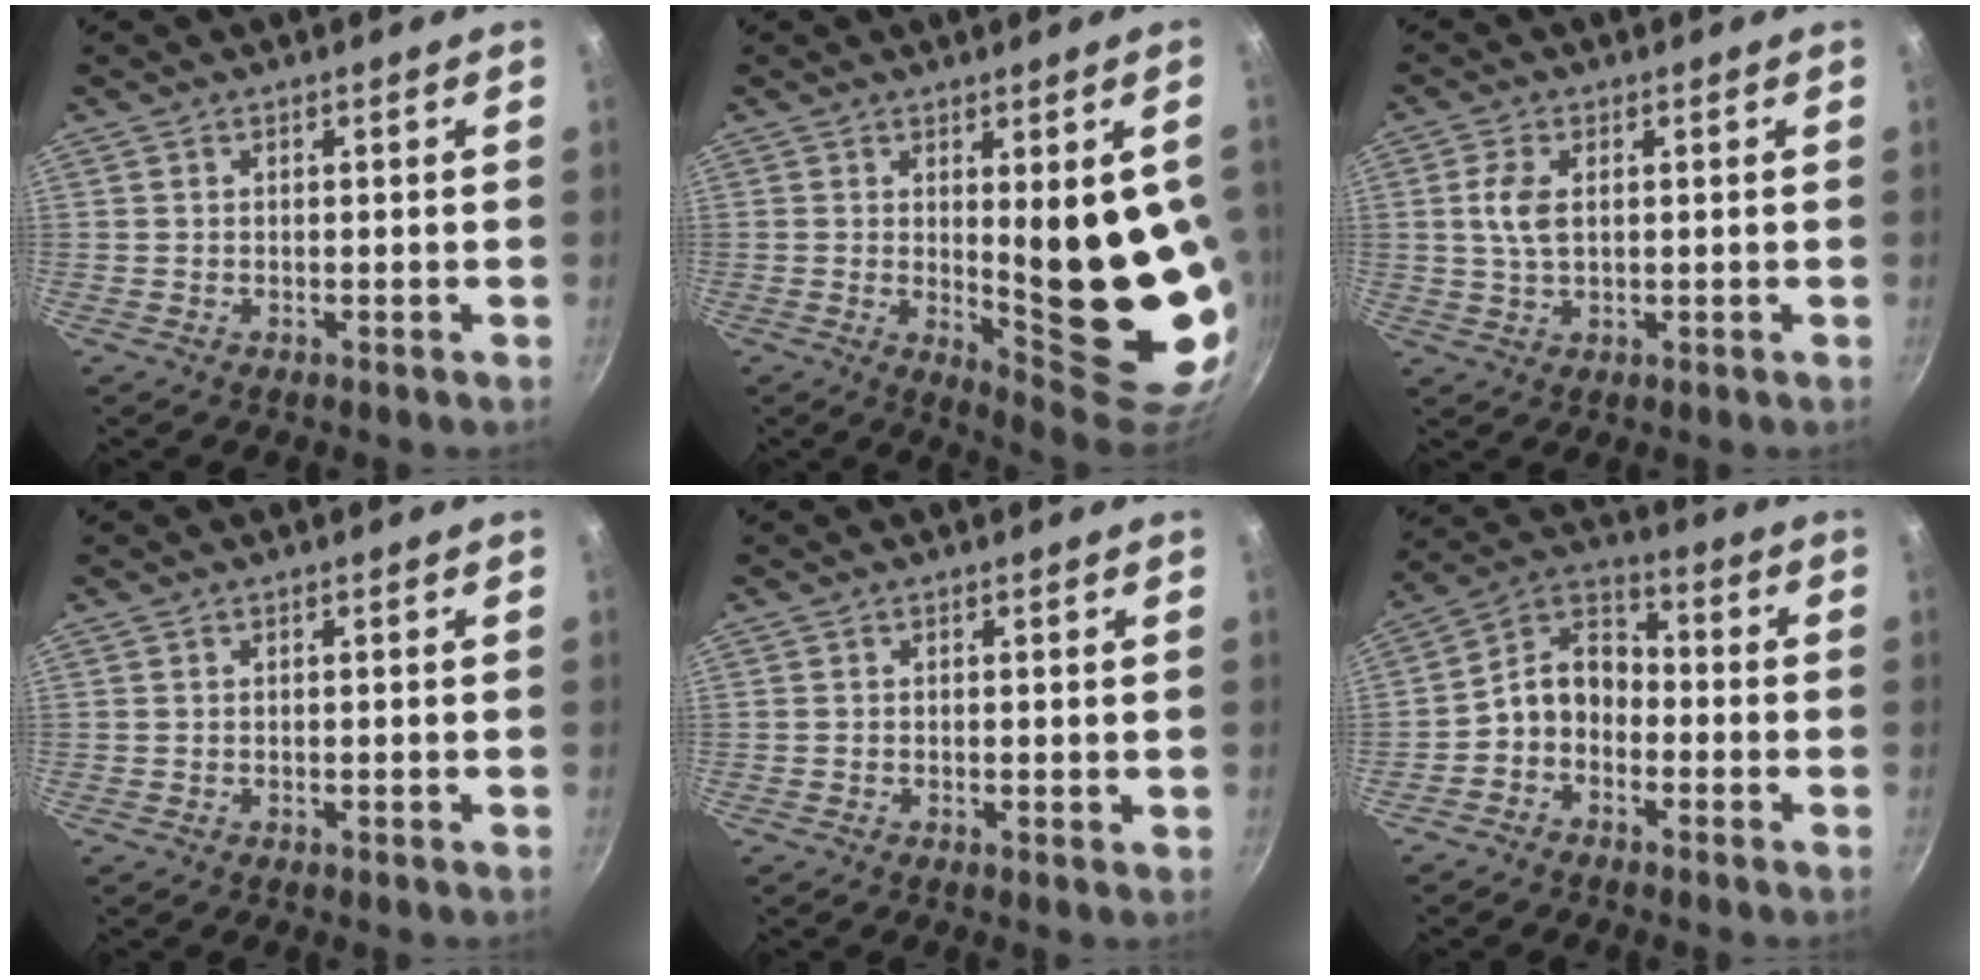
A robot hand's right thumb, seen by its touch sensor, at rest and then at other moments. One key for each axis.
{"total": 16.5, "fx": 0.2, "fy": 4.8, "fz": 15.8, "tx": -0.188, "ty": -0.035, "tz": 0.019}
{"total": 5.2, "fx": 0.9, "fy": 2.9, "fz": 4.2, "tx": -0.084, "ty": 0.003, "tz": 0.017}
{"total": 0.0}
{"total": 0.5, "fx": 0.0, "fy": 0.2, "fz": 0.5, "tx": -0.006, "ty": -0.002, "tz": -0.001}
{"total": 8.2, "fx": -2.6, "fy": 6.2, "fz": 4.8, "tx": -0.061, "ty": 0.049, "tz": -0.071}